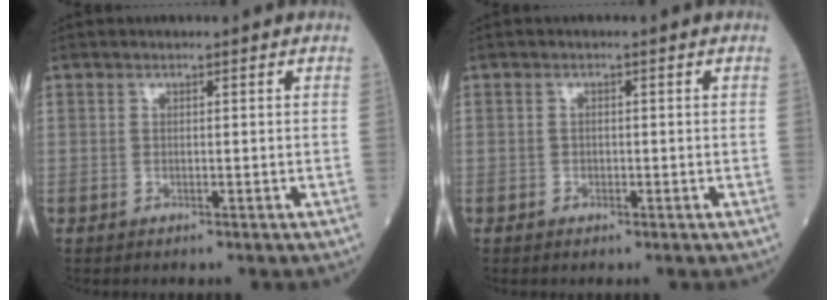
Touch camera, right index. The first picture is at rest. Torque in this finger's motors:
{"motor_torque": [-0.39, -0.15, -0.24, -0.07]}